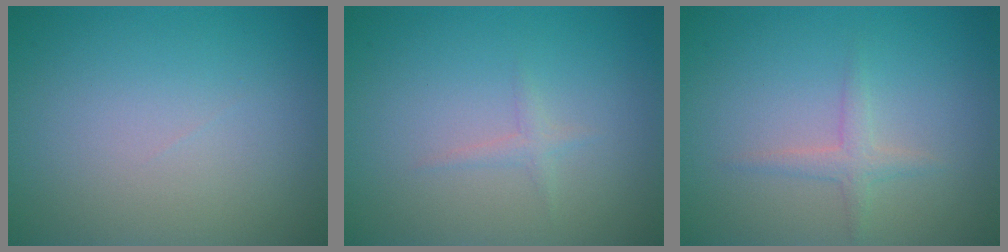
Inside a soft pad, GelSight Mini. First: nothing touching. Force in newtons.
{"total": 0.9, "press": 0.8, "slide": 0.0}
{"total": 1.5, "press": 1.5, "slide": 0.1}